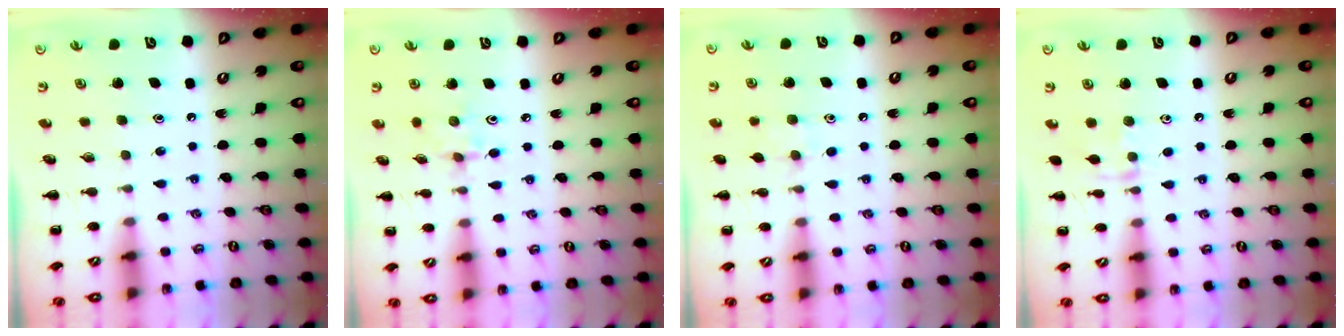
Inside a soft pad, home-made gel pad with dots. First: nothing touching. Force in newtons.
{"total": 2.9, "press": 2.7, "slide": 0.9}
{"total": 5.9, "press": 5.6, "slide": 1.9}
{"total": 5.7, "press": 5.7, "slide": 0.8}